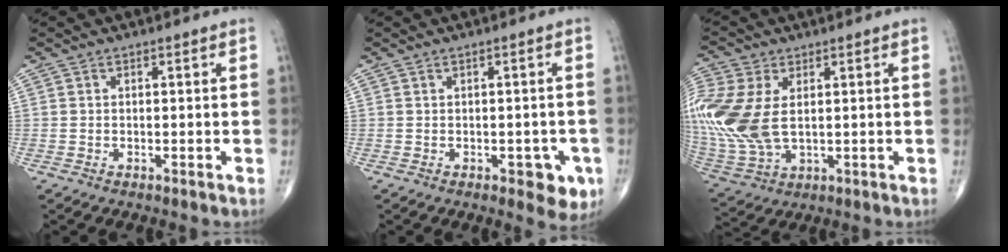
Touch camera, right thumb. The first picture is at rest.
{"total": 5.1, "force": [-1.8, 2.6, 4.0], "torque": [-0.019, 0.001, -0.018]}
{"total": 17.0, "force": [2.3, 10.3, 13.4], "torque": [-0.343, -0.009, 0.056]}